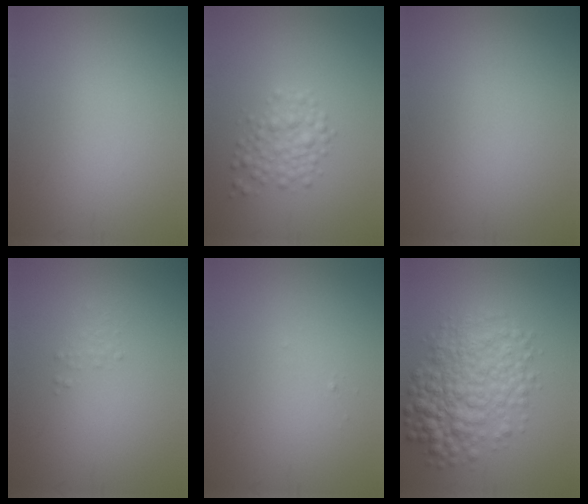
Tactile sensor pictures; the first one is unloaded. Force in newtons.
{"total": 2.6, "press": 2.6, "slide": 0.1}
{"total": 0.0}
{"total": 0.6, "press": 0.6, "slide": 0.1}
{"total": 0.0}
{"total": 7.0, "press": 7.0, "slide": 0.1}